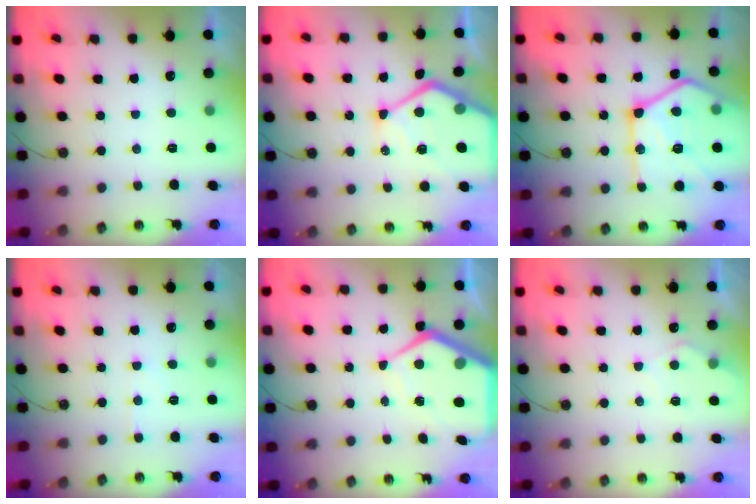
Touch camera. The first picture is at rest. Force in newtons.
{"total": 17.0, "press": 16.9, "slide": 1.5}
{"total": 25.8, "press": 25.7, "slide": 2.6}
{"total": 4.2, "press": 4.1, "slide": 0.7}
{"total": 10.8, "press": 10.8, "slide": 0.9}
{"total": 6.2, "press": 6.2, "slide": 0.7}